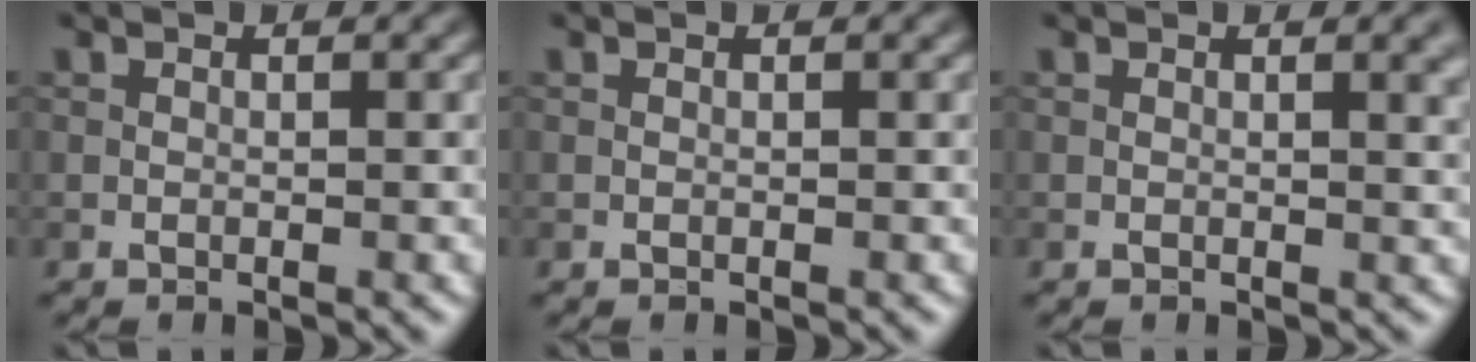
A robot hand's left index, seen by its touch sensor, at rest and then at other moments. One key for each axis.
{"total": 0.0}
{"total": 2.5, "fx": 1.1, "fy": 1.0, "fz": 2.1, "tx": -0.011, "ty": 0.006, "tz": 0.011}